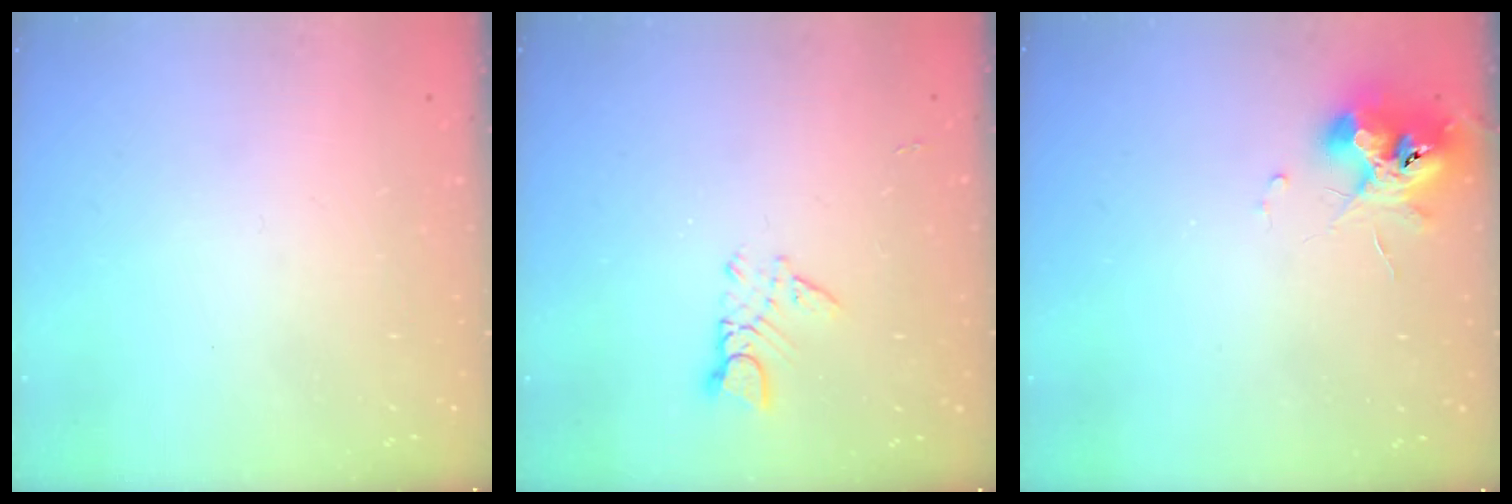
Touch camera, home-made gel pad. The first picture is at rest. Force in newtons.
{"total": 2.8, "press": 2.8, "slide": 0.3}
{"total": 10.9, "press": 10.9, "slide": 0.5}